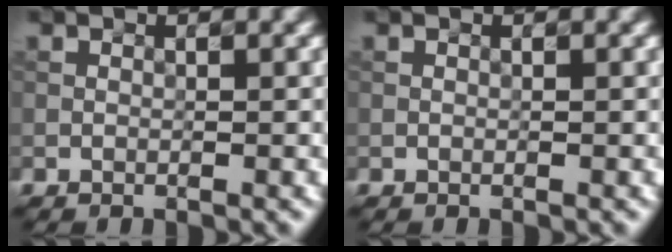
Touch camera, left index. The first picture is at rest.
{"total": 0.0}